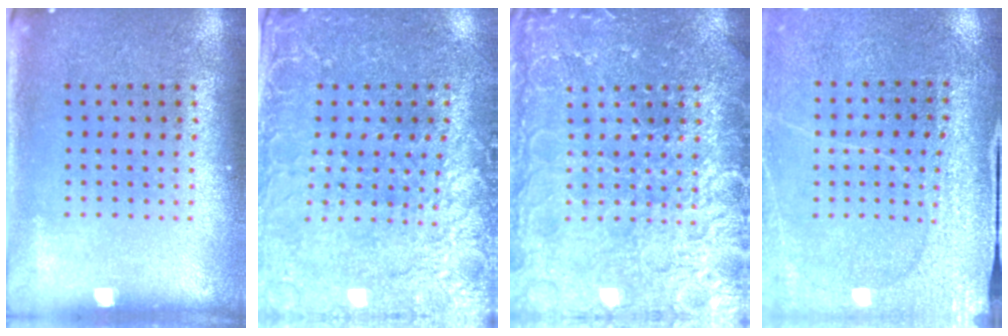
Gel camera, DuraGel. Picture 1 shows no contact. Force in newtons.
{"total": 2.9, "press": 2.8, "slide": 0.7}
{"total": 4.7, "press": 4.6, "slide": 0.5}
{"total": 3.0, "press": 3.0, "slide": 0.1}